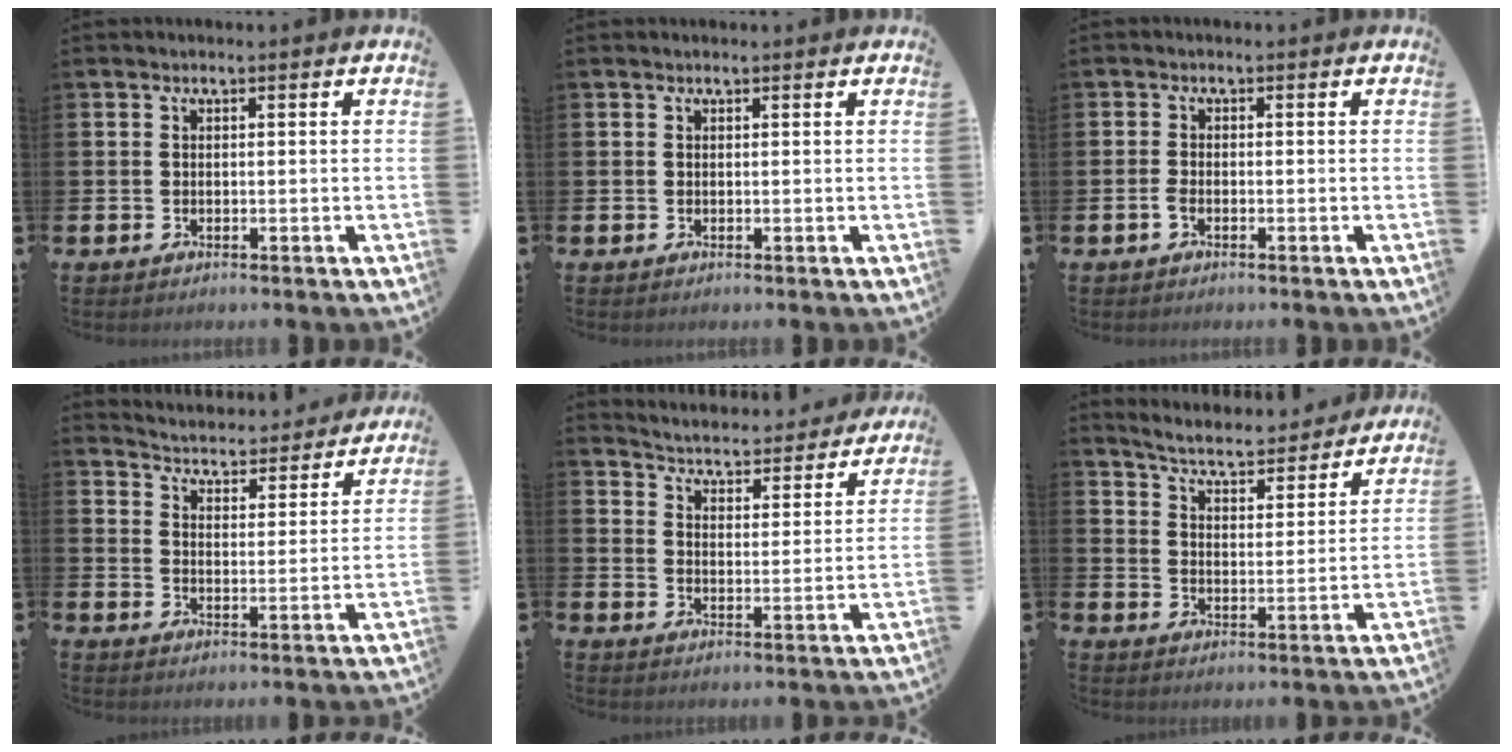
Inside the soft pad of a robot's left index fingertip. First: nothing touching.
{"total": 0.0}
{"total": 1.4, "force": [-0.8, 0.5, 1.0], "torque": [-0.022, 0.002, -0.016]}
{"total": 4.4, "force": [4.4, 0.7, 0.1], "torque": [-0.018, -0.044, 0.069]}
{"total": 4.5, "force": [4.5, 0.6, 0.3], "torque": [-0.022, -0.046, 0.069]}
{"total": 5.7, "force": [5.5, 0.7, 1.1], "torque": [-0.047, -0.047, 0.090]}